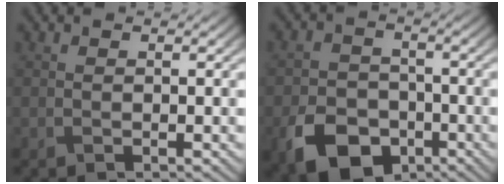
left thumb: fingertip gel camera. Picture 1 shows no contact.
{"total": 8.8, "force": [-4.5, 6.1, 4.6], "torque": [-0.100, -0.018, -0.082]}